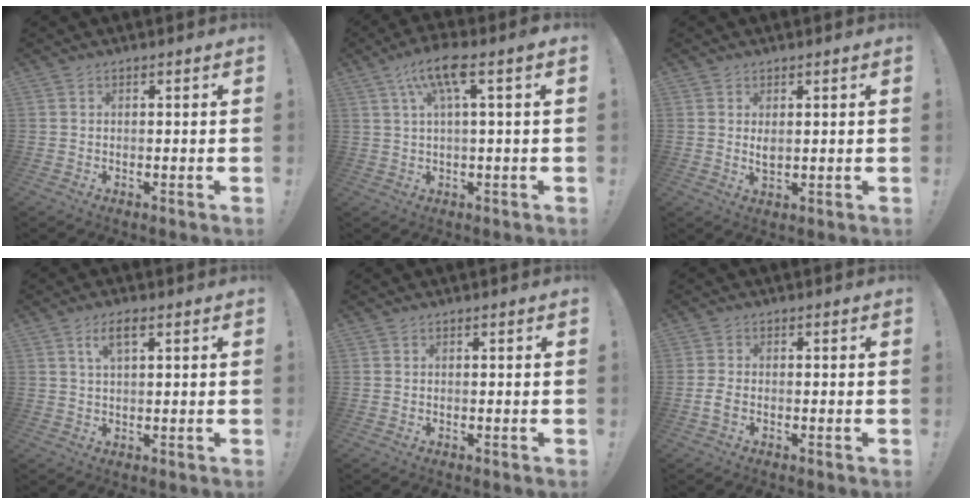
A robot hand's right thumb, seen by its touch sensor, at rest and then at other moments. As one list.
[{"total": 9.5, "force": [3.0, 1.8, 8.9], "torque": [-0.146, -0.005, 0.047]}, {"total": 2.6, "force": [1.1, 1.1, 2.0], "torque": [-0.025, -0.009, 0.016]}, {"total": 3.0, "force": [1.2, 1.6, 2.3], "torque": [-0.035, 0.002, 0.017]}, {"total": 0.0}, {"total": 2.8, "force": [-1.1, 1.5, 2.1], "torque": [-0.045, 0.008, -0.018]}]